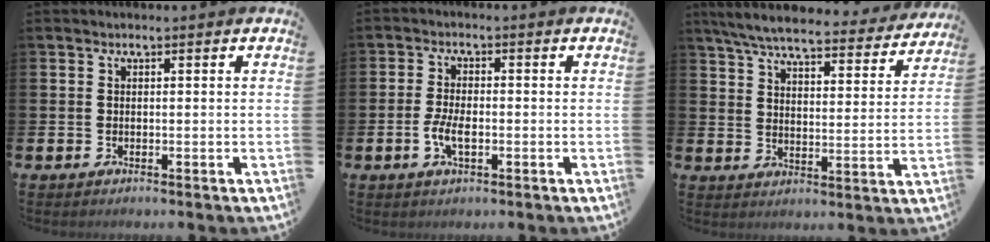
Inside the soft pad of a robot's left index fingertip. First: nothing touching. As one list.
[{"total": 3.7, "force": [-0.9, 1.7, 3.2], "torque": [-0.068, 0.005, -0.016]}, {"total": 6.8, "force": [6.2, 1.1, 2.6], "torque": [-0.072, -0.040, 0.105]}]